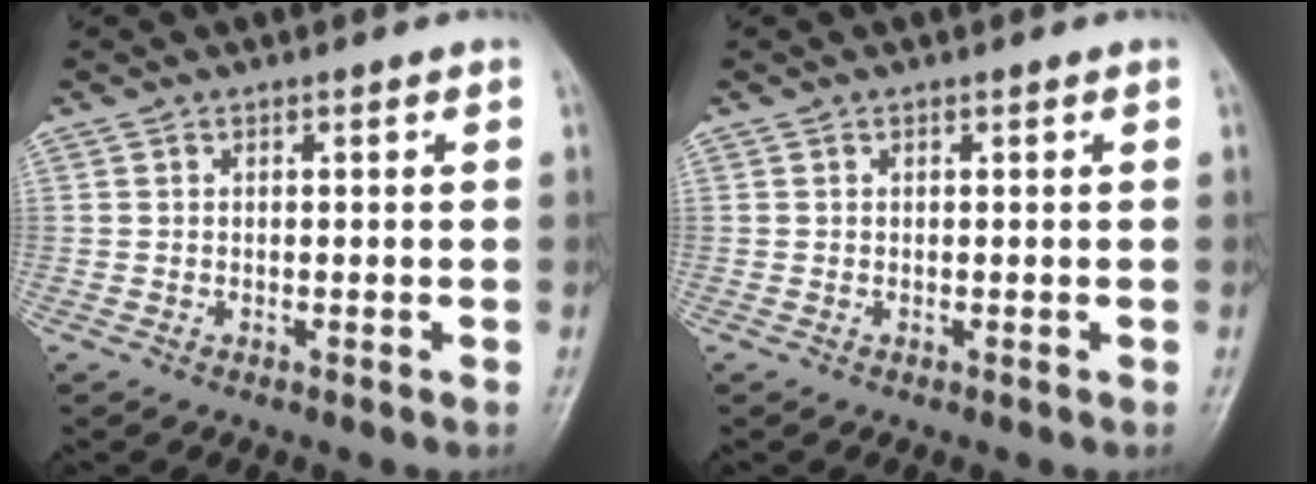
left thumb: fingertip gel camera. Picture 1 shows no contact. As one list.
[{"total": 0.0}]